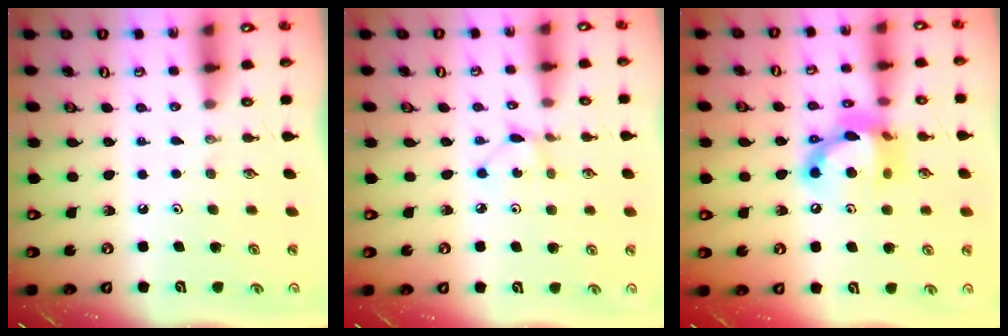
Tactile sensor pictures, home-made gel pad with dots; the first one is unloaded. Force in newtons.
{"total": 2.5, "press": 2.4, "slide": 0.3}
{"total": 15.5, "press": 15.5, "slide": 1.5}